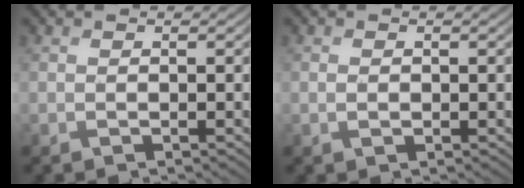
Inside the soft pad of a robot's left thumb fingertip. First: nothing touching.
{"total": 0.9, "force": [-0.1, 0.6, 0.7], "torque": [-0.015, -0.002, -0.001]}